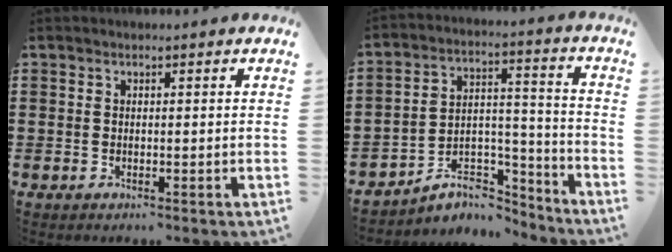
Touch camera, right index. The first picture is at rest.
{"total": 6.4, "force": [-5.3, 3.2, 1.7], "torque": [-0.027, 0.015, -0.099]}